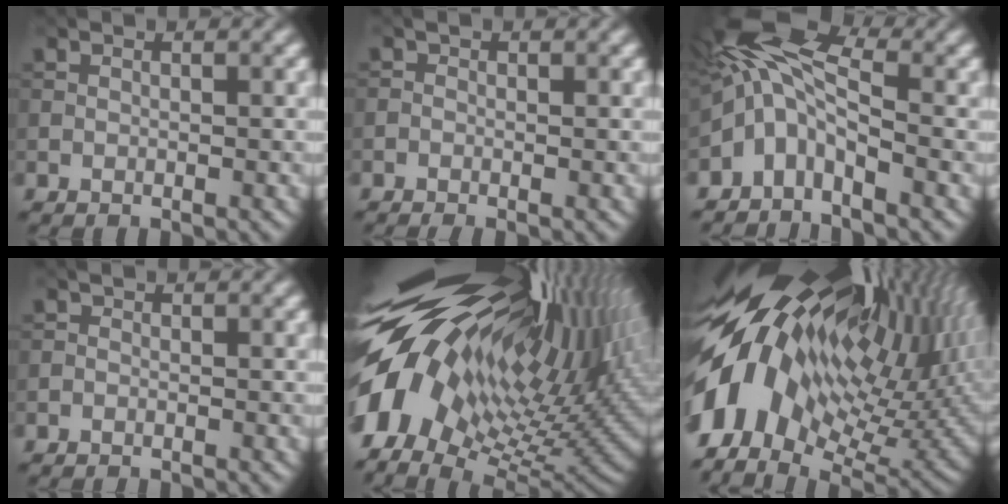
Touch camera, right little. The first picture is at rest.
{"total": 0.9, "force": [-0.6, 0.4, 0.5], "torque": [-0.010, -0.002, -0.016]}
{"total": 6.0, "force": [-2.3, 3.0, 4.6], "torque": [-0.086, 0.018, -0.064]}
{"total": 1.0, "force": [-1.0, 0.4, 0.2], "torque": [-0.002, -0.003, -0.019]}
{"total": 18.8, "force": [4.7, 8.3, 16.2], "torque": [-0.287, -0.012, 0.093]}
{"total": 17.5, "force": [3.1, 8.9, 14.8], "torque": [-0.284, -0.015, 0.060]}